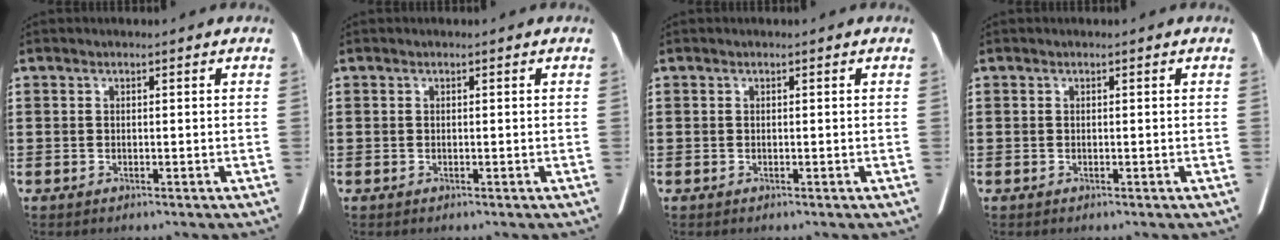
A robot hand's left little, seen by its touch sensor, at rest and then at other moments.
{"total": 0.0}
{"total": 0.0}
{"total": 0.0}